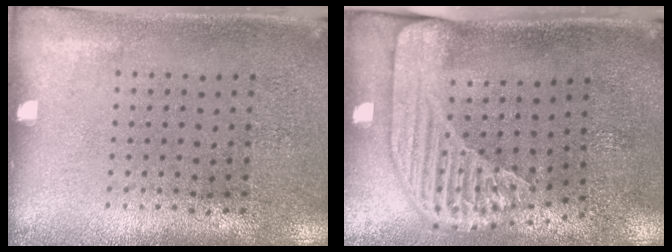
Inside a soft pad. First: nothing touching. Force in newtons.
{"total": 2.3, "press": 1.7, "slide": 1.5}